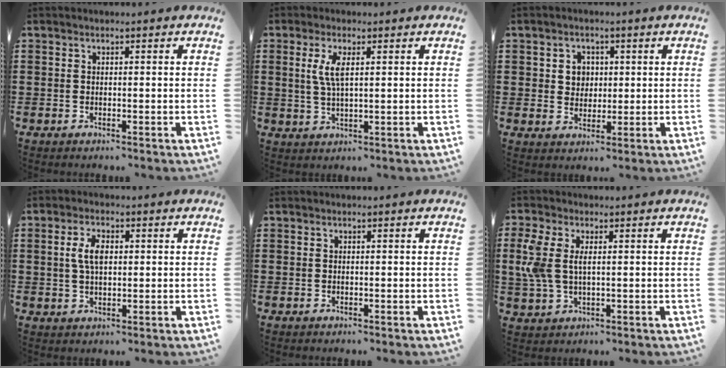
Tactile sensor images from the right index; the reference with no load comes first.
{"total": 4.2, "force": [1.2, 1.2, 3.8], "torque": [-0.081, 0.005, 0.020]}
{"total": 3.4, "force": [0.7, 3.1, 1.1], "torque": [-0.035, 0.012, 0.010]}
{"total": 4.6, "force": [0.7, 2.3, 3.9], "torque": [-0.082, 0.012, 0.010]}
{"total": 0.0}
{"total": 5.4, "force": [1.2, 2.8, 4.4], "torque": [-0.121, -0.003, 0.012]}